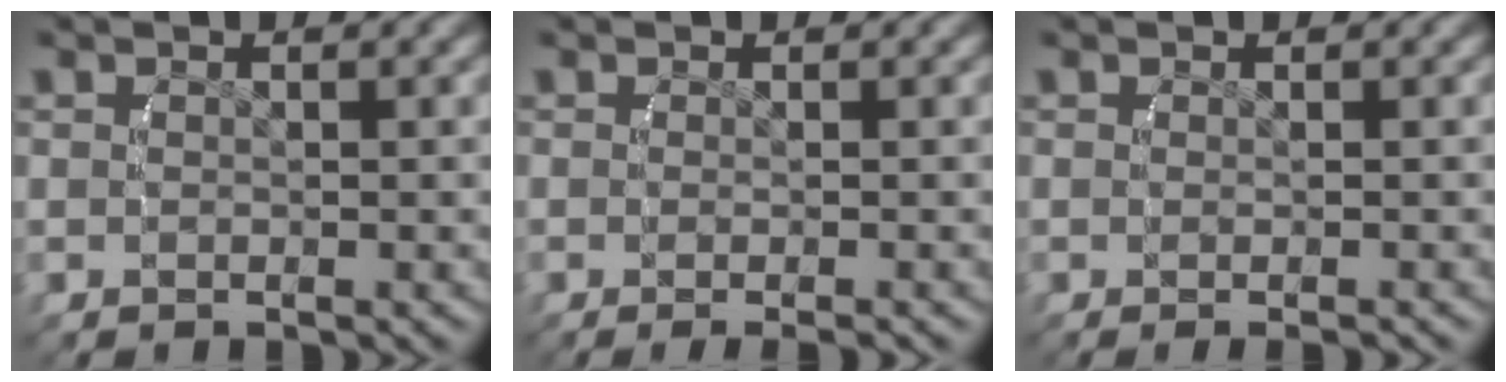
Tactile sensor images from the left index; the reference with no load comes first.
{"total": 2.1, "force": [-1.5, 0.1, 1.4], "torque": [-0.017, -0.003, -0.019]}
{"total": 1.2, "force": [-0.9, 0.0, 0.8], "torque": [-0.010, -0.001, -0.010]}